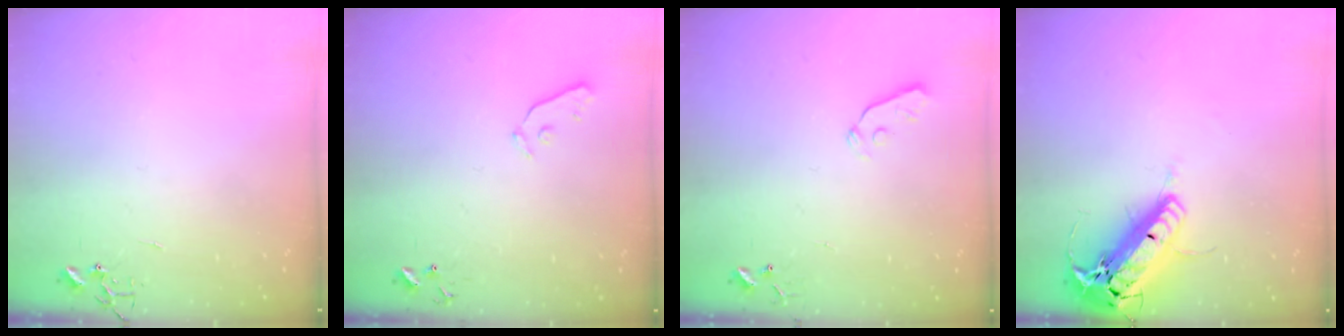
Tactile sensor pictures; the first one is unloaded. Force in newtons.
{"total": 4.0, "press": 4.0, "slide": 0.5}
{"total": 3.3, "press": 3.2, "slide": 0.7}
{"total": 22.0, "press": 21.5, "slide": 4.5}